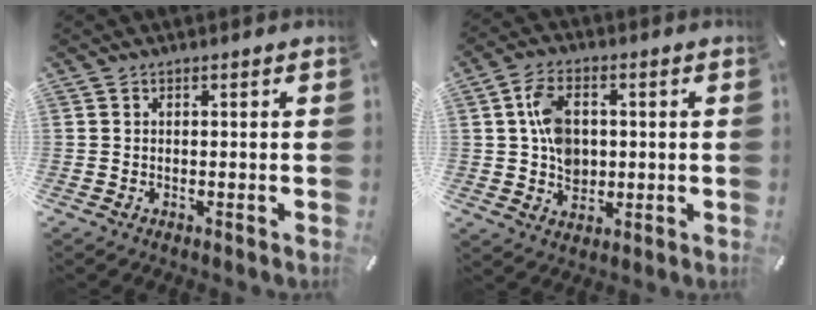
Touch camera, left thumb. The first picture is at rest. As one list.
[{"total": 8.6, "force": [0.8, 6.5, 5.5], "torque": [-0.101, 0.010, 0.018]}]